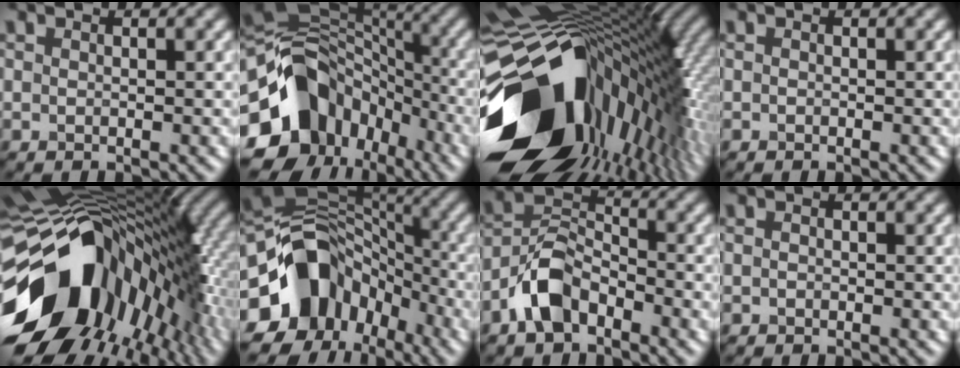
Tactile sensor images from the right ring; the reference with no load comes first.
{"total": 14.2, "force": [-4.4, 11.1, 7.6], "torque": [-0.144, -0.003, -0.085]}
{"total": 19.3, "force": [-2.8, 11.5, 15.2], "torque": [-0.242, -0.037, -0.036]}
{"total": 0.0}
{"total": 16.6, "force": [-4.0, 10.1, 12.6], "torque": [-0.196, -0.009, -0.073]}
{"total": 14.0, "force": [-4.6, 10.9, 7.4], "torque": [-0.134, 0.007, -0.089]}
{"total": 5.2, "force": [-3.1, 3.0, 2.9], "torque": [-0.054, 0.011, -0.069]}
{"total": 0.0}